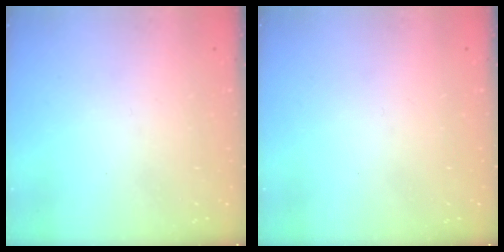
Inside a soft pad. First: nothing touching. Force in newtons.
{"total": 0.0}